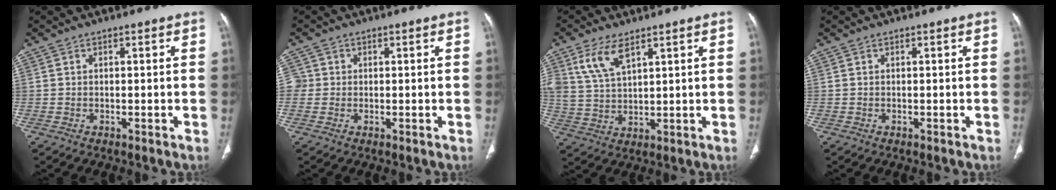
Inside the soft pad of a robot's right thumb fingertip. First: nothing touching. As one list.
[{"total": 2.1, "force": [0.0, 2.1, 0.3], "torque": [0.010, 0.006, -0.001]}, {"total": 7.3, "force": [4.3, 3.2, 4.9], "torque": [-0.096, -0.013, 0.094]}, {"total": 0.0}]